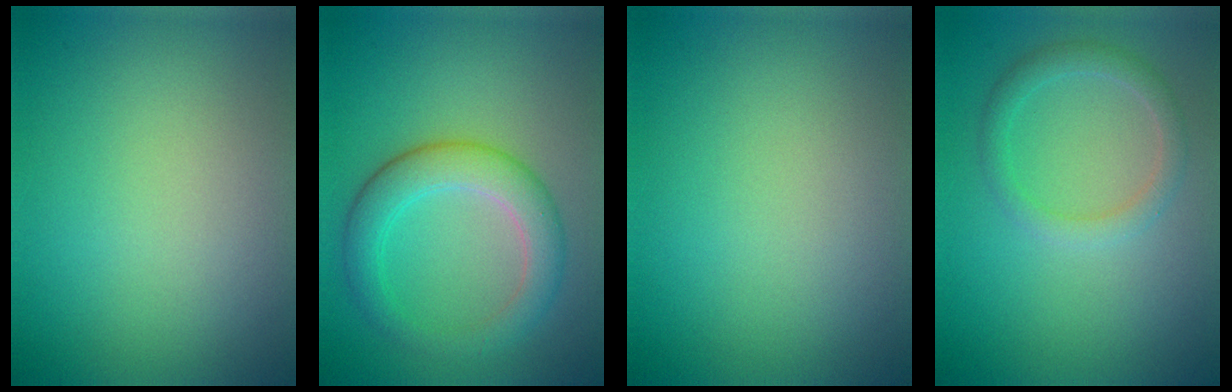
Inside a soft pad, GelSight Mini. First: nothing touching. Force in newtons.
{"total": 4.6, "press": 4.6, "slide": 0.0}
{"total": 0.0}
{"total": 2.1, "press": 2.1, "slide": 0.1}